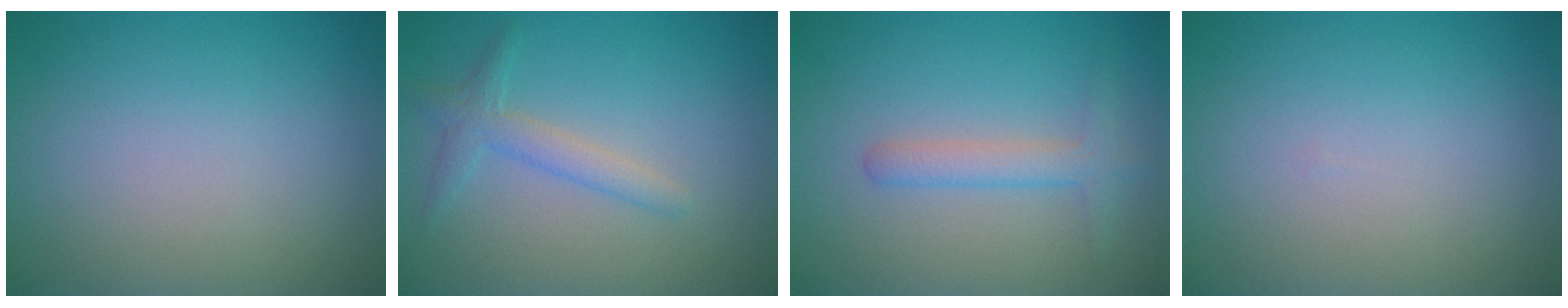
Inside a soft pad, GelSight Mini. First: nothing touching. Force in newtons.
{"total": 2.2, "press": 2.2, "slide": 0.1}
{"total": 2.2, "press": 2.2, "slide": 0.1}
{"total": 0.0}